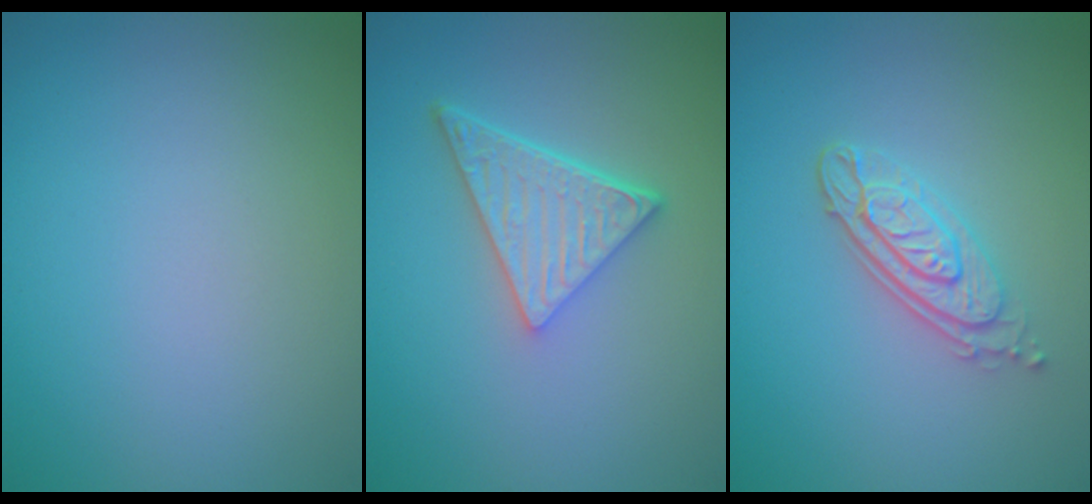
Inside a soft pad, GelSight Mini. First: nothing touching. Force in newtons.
{"total": 4.9, "press": 3.5, "slide": 3.3}
{"total": 3.4, "press": 2.8, "slide": 1.9}